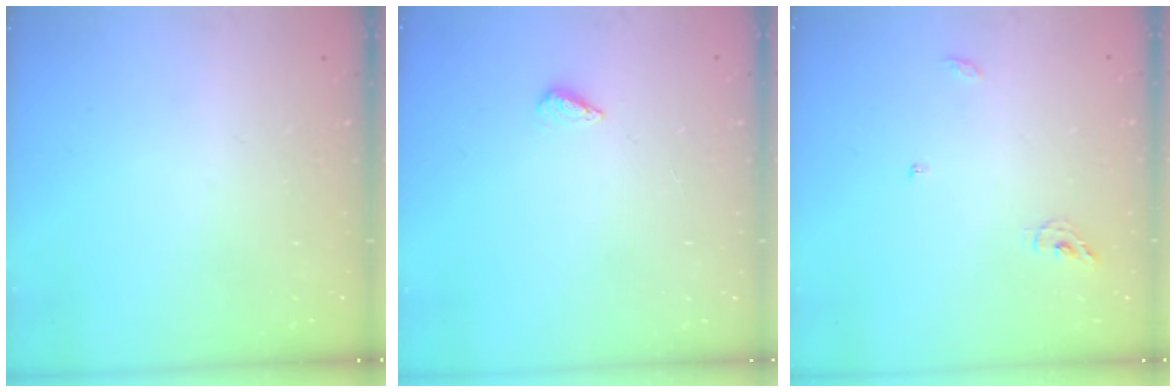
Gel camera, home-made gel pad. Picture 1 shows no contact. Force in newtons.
{"total": 2.3, "press": 2.2, "slide": 0.8}
{"total": 5.5, "press": 5.5, "slide": 0.4}